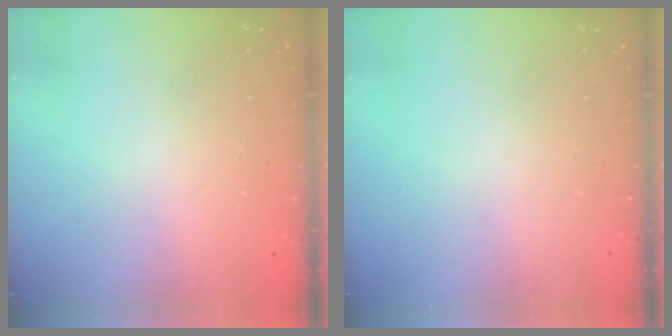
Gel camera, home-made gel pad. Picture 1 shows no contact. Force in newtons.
{"total": 0.0}